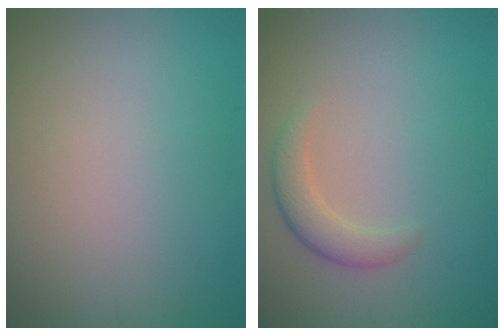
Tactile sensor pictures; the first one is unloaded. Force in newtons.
{"total": 2.3, "press": 2.3, "slide": 0.2}